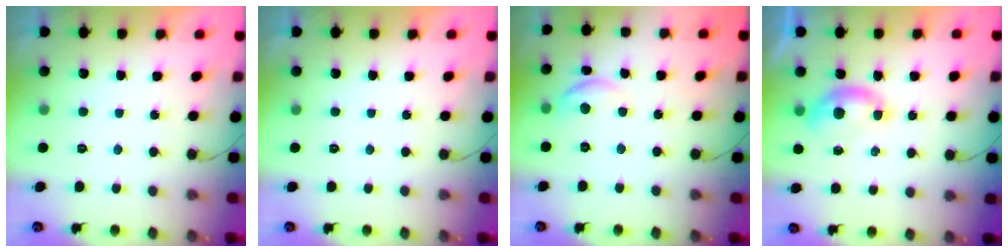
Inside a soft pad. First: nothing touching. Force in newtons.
{"total": 0.0}
{"total": 6.9, "press": 6.8, "slide": 0.7}
{"total": 6.1, "press": 6.0, "slide": 0.7}